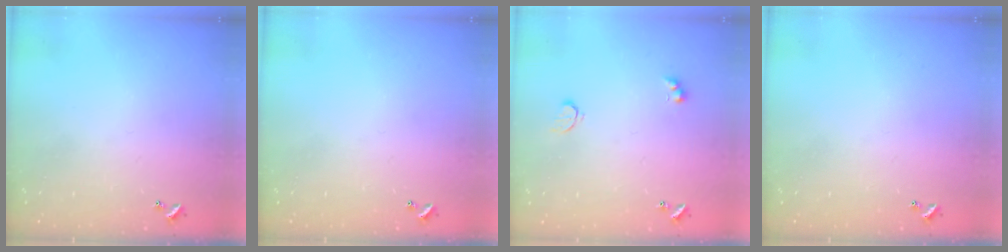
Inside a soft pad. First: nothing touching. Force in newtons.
{"total": 0.0}
{"total": 4.5, "press": 4.5, "slide": 0.8}
{"total": 0.0}